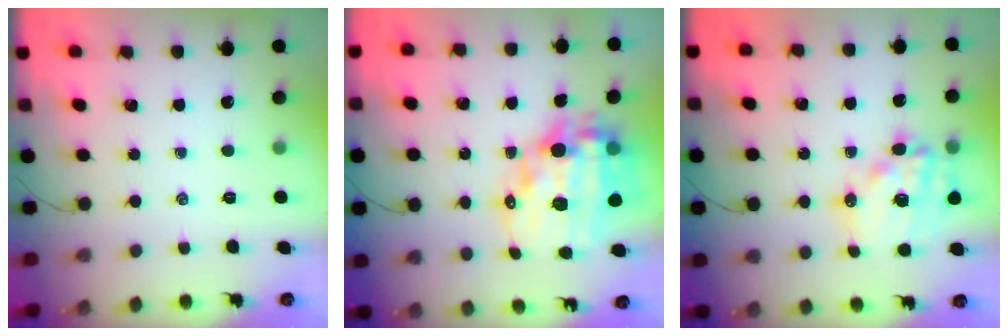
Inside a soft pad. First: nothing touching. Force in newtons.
{"total": 19.7, "press": 19.2, "slide": 4.4}
{"total": 16.2, "press": 15.8, "slide": 3.7}